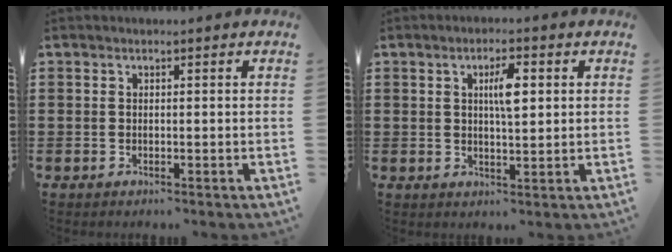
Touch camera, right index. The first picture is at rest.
{"total": 4.7, "force": [1.2, 1.4, 4.4], "torque": [-0.072, 0.004, 0.012]}